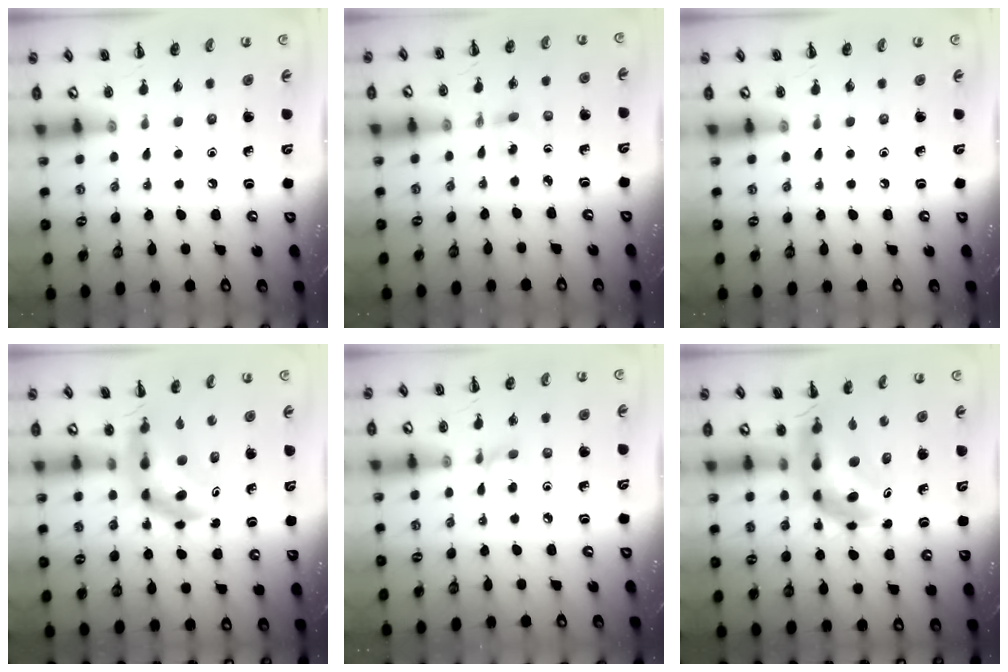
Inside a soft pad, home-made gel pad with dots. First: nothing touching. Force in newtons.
{"total": 2.1, "press": 1.9, "slide": 1.0}
{"total": 0.0}
{"total": 6.5, "press": 6.3, "slide": 1.7}
{"total": 3.1, "press": 2.9, "slide": 1.1}
{"total": 7.4, "press": 7.0, "slide": 2.3}